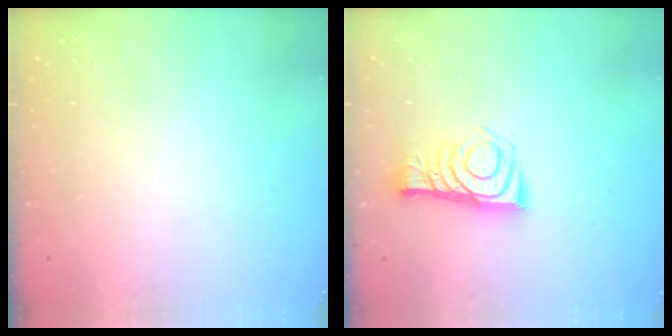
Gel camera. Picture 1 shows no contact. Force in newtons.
{"total": 9.0, "press": 9.0, "slide": 0.2}